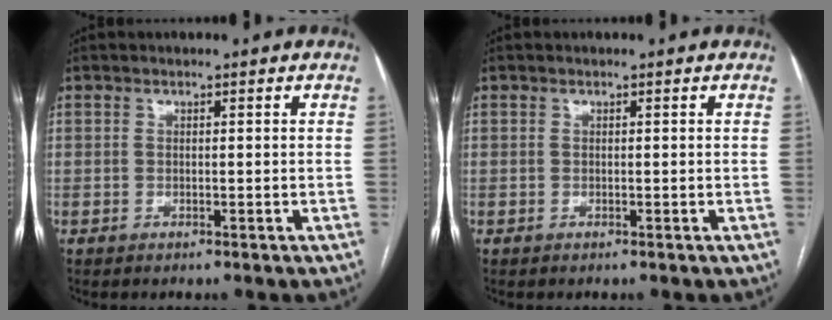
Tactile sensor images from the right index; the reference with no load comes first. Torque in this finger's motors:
{"motor_torque": [0.00, 0.00, 0.00, 0.01]}